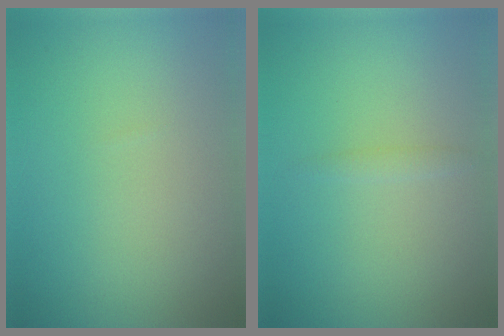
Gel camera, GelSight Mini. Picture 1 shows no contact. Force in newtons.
{"total": 0.7, "press": 0.7, "slide": 0.0}